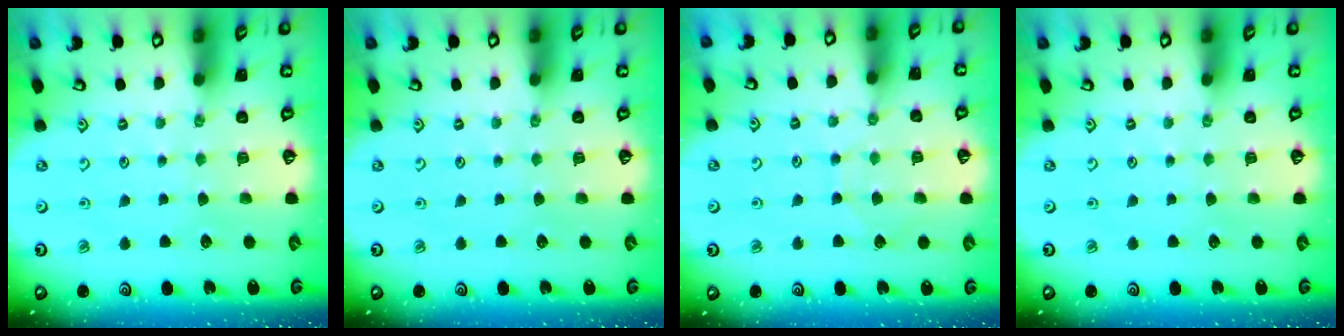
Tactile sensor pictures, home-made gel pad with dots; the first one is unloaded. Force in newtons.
{"total": 0.0}
{"total": 5.0, "press": 5.0, "slide": 0.5}
{"total": 0.0}